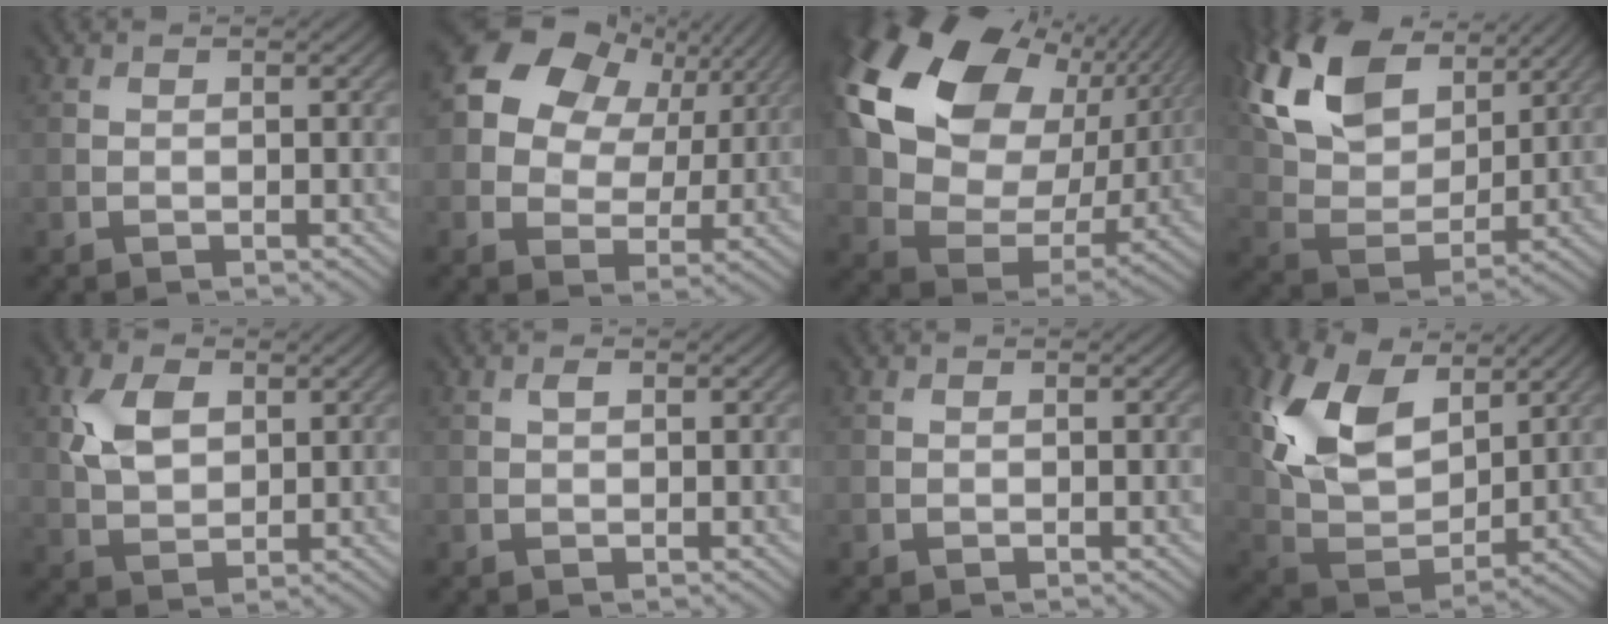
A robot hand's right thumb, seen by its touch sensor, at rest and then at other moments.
{"total": 12.4, "force": [4.9, 9.1, 6.9], "torque": [-0.151, 0.023, 0.081]}
{"total": 21.4, "force": [7.6, 14.4, 13.9], "torque": [-0.322, 0.022, 0.149]}
{"total": 14.8, "force": [8.0, 8.6, 9.0], "torque": [-0.219, 0.026, 0.144]}
{"total": 6.0, "force": [1.9, 3.8, 4.2], "torque": [-0.099, 0.006, 0.035]}
{"total": 0.8, "force": [0.4, 0.4, 0.6], "torque": [-0.012, 0.000, 0.006]}
{"total": 0.0}
{"total": 13.3, "force": [5.3, 8.1, 9.2], "torque": [-0.205, 0.008, 0.102]}